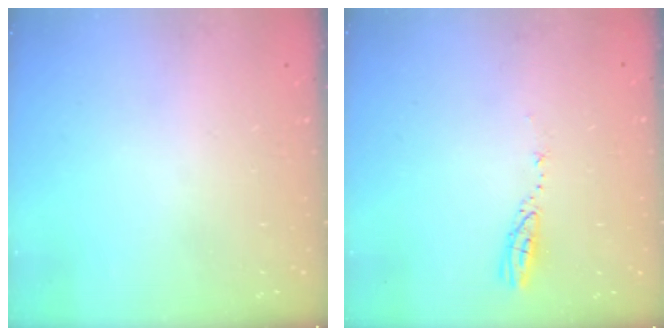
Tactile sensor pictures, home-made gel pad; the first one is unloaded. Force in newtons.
{"total": 3.7, "press": 3.7, "slide": 0.2}